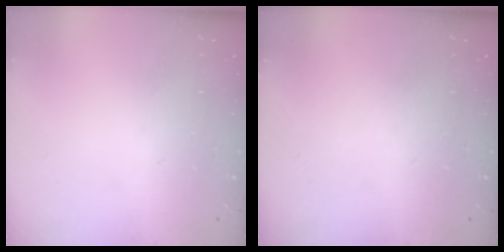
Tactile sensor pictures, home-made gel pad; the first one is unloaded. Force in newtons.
{"total": 0.0}